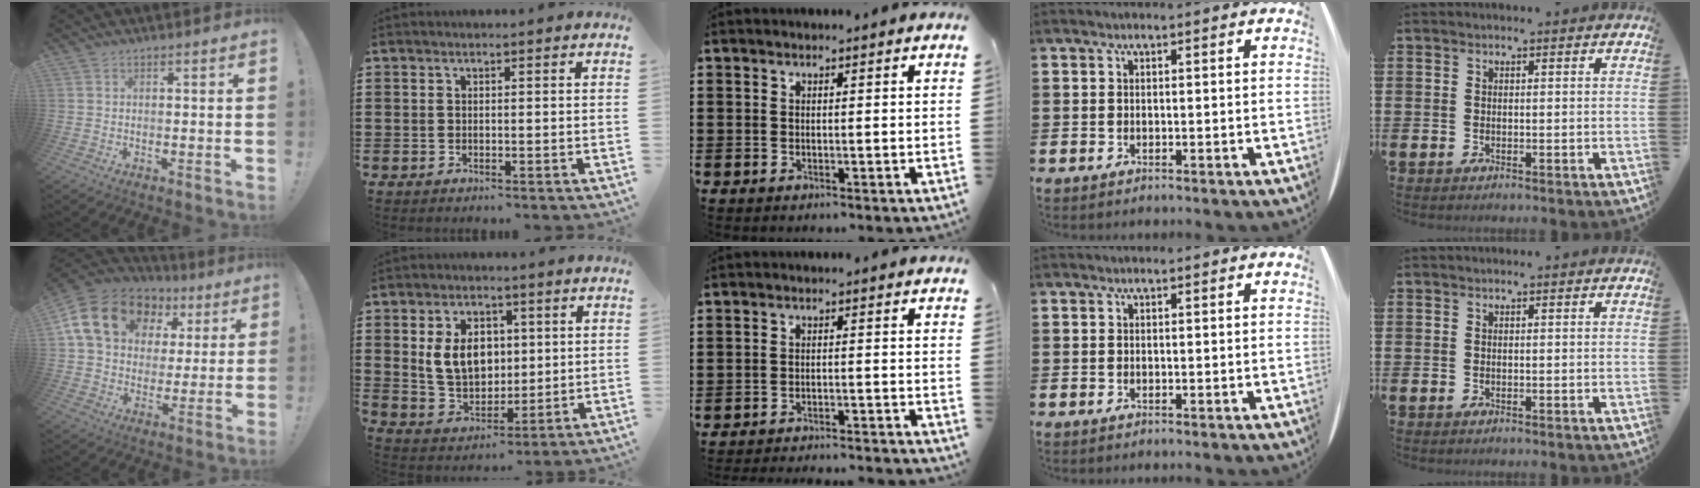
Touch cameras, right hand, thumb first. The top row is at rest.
{"thumb": {"total": 20.5, "force": [7.8, 14.6, 12.0], "torque": [-0.206, -0.015, 0.156]}, "index": {"total": 7.8, "force": [1.6, 5.7, 5.1], "torque": [-0.114, 0.007, 0.024]}, "middle": {"total": 3.0, "force": [-3.0, -0.2, 0.2], "torque": [-0.006, 0.002, -0.063]}}